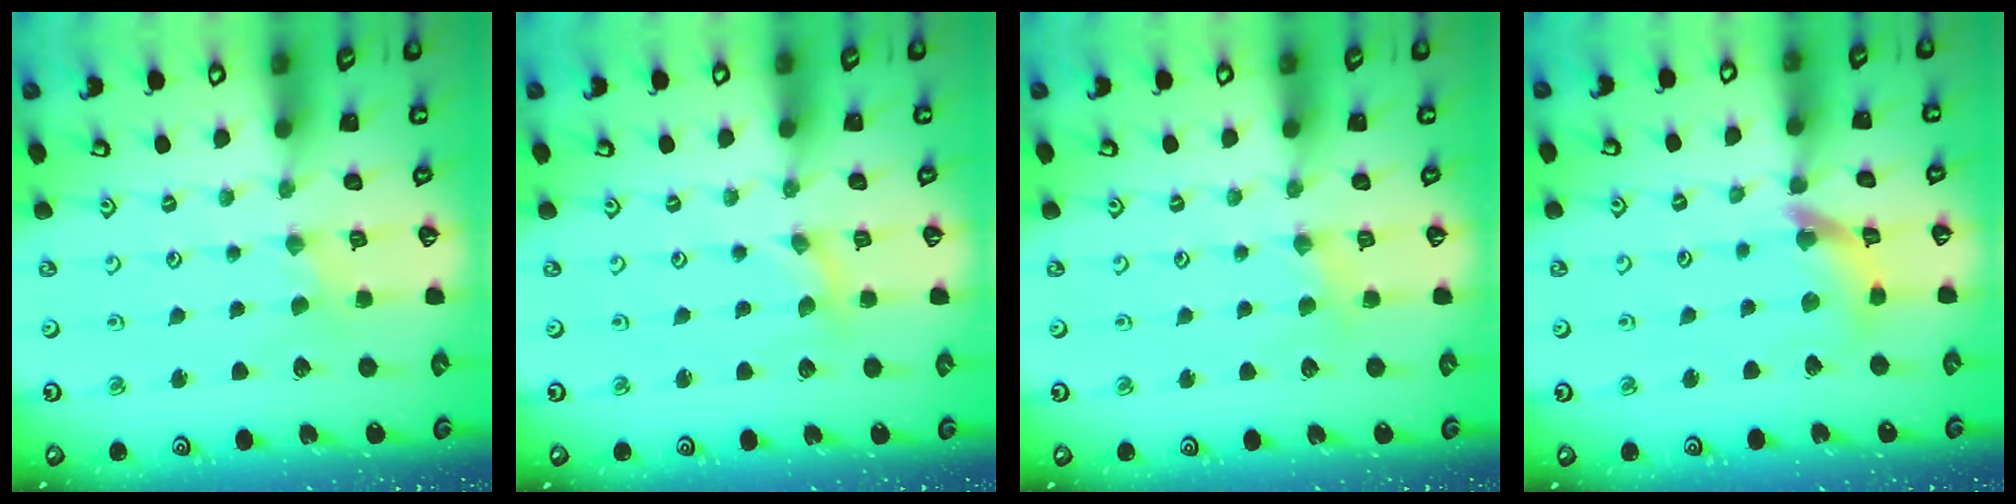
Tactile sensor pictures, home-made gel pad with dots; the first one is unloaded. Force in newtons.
{"total": 0.0}
{"total": 3.0, "press": 3.0, "slide": 0.4}
{"total": 10.3, "press": 10.2, "slide": 1.1}